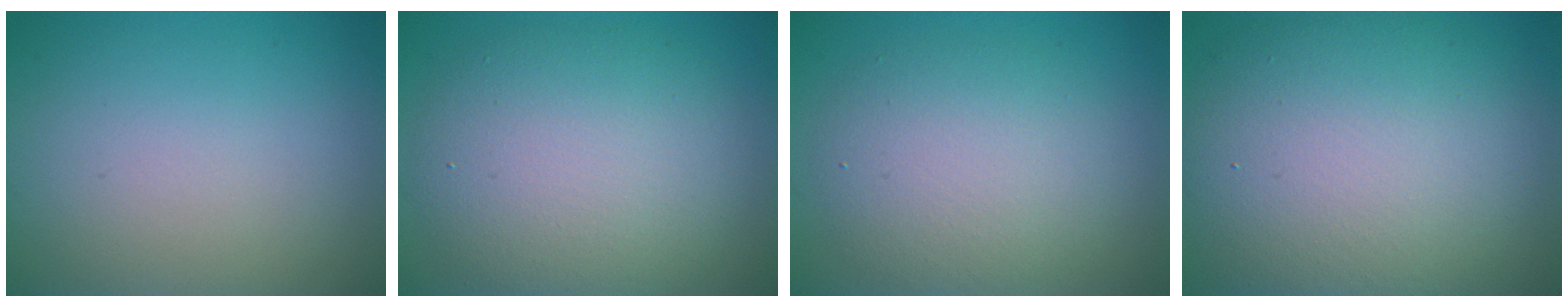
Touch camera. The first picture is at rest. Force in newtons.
{"total": 8.3, "press": 8.3, "slide": 0.6}
{"total": 5.4, "press": 5.4, "slide": 0.7}
{"total": 12.7, "press": 12.6, "slide": 0.6}